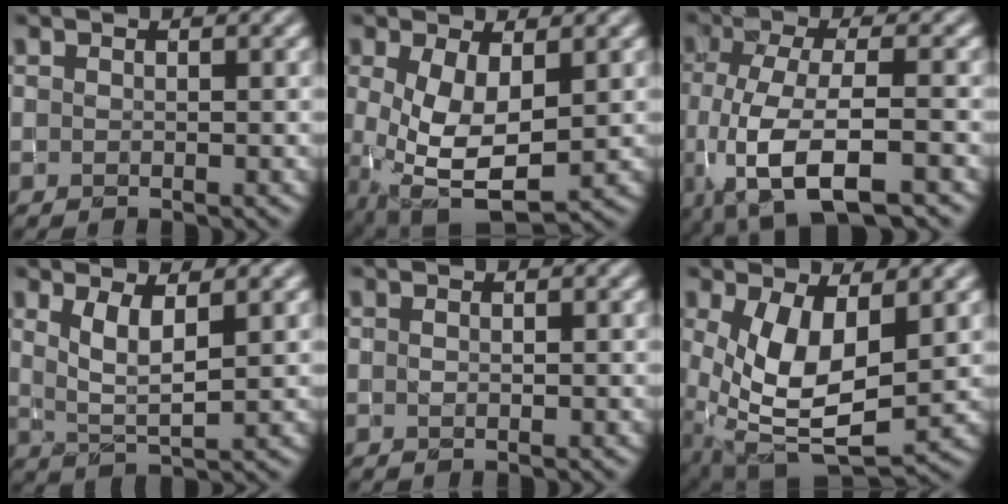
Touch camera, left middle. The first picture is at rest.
{"total": 6.4, "force": [-0.3, 2.9, 5.7], "torque": [-0.127, -0.008, 0.002]}
{"total": 8.7, "force": [-3.2, 3.0, 7.5], "torque": [-0.148, -0.011, -0.057]}
{"total": 3.2, "force": [1.5, 1.0, 2.6], "torque": [-0.055, -0.003, 0.034]}
{"total": 0.0}
{"total": 8.3, "force": [0.7, 4.2, 7.1], "torque": [-0.156, -0.011, 0.020]}